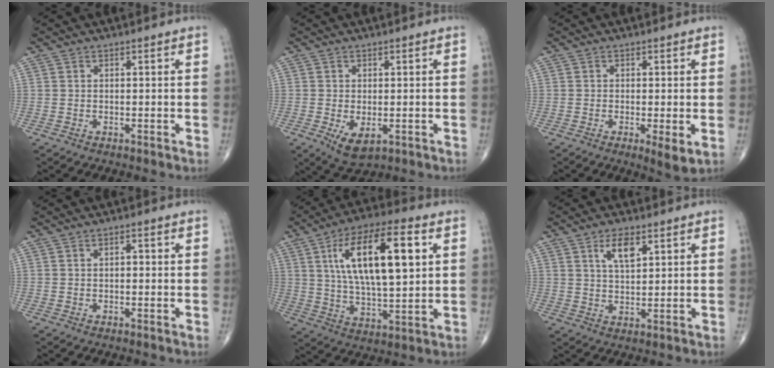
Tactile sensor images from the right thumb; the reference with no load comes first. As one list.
[{"total": 4.9, "force": [-1.4, 2.6, 4.0], "torque": [-0.067, -0.012, -0.014]}, {"total": 3.7, "force": [-0.8, 0.8, 3.5], "torque": [-0.061, -0.014, -0.018]}, {"total": 1.2, "force": [0.1, 0.6, 1.0], "torque": [-0.013, 0.002, -0.001]}, {"total": 19.9, "force": [5.6, 7.3, 17.6], "torque": [-0.292, -0.001, 0.095]}, {"total": 5.5, "force": [2.7, 2.3, 4.3], "torque": [-0.069, -0.012, 0.050]}]